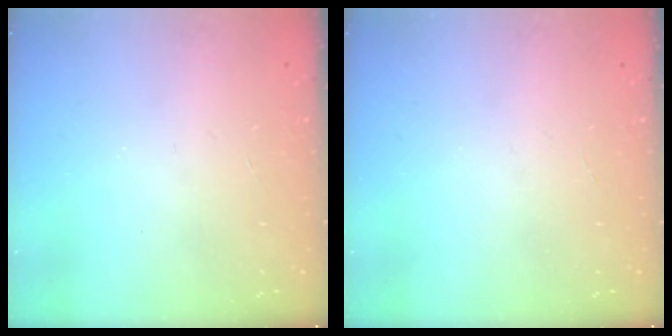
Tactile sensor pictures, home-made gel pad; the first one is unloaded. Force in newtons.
{"total": 0.0}